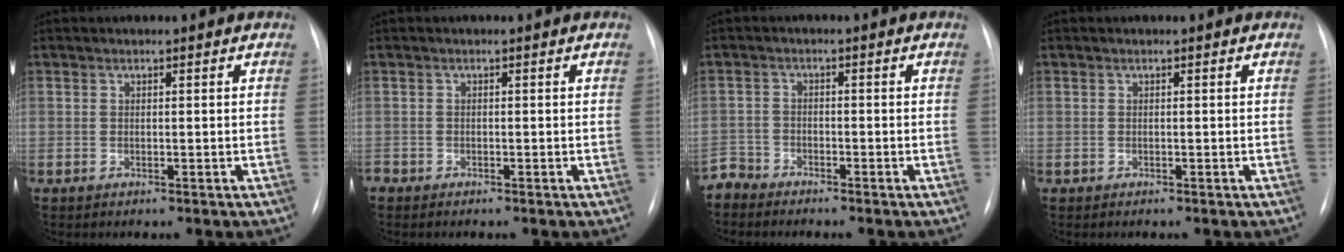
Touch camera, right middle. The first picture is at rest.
{"total": 1.0, "force": [-0.9, 0.3, 0.2], "torque": [-0.003, 0.000, -0.017]}
{"total": 3.0, "force": [-2.8, 0.5, -0.9], "torque": [0.020, -0.008, -0.057]}
{"total": 0.0}